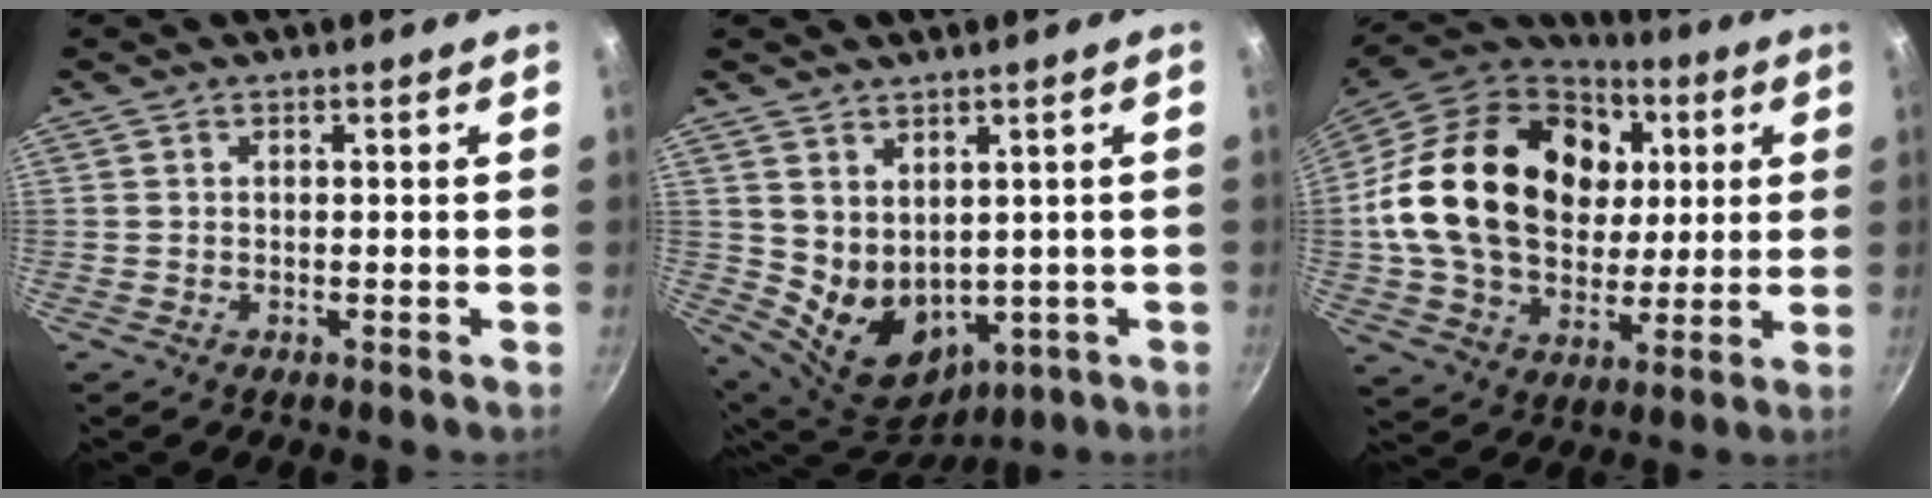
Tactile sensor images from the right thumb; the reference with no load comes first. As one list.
[{"total": 11.2, "force": [1.9, 8.4, 7.1], "torque": [-0.100, -0.032, 0.064]}, {"total": 27.4, "force": [5.1, 20.1, 17.8], "torque": [-0.294, 0.010, 0.093]}]